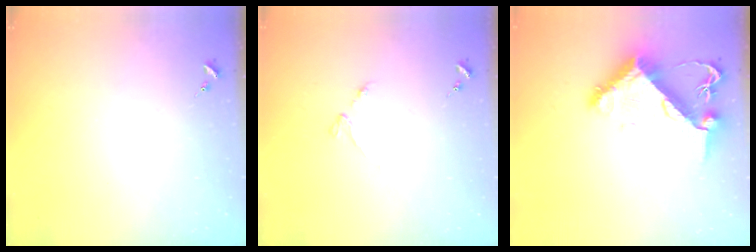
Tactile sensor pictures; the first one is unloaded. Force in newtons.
{"total": 3.2, "press": 3.1, "slide": 0.5}
{"total": 11.0, "press": 10.9, "slide": 1.4}